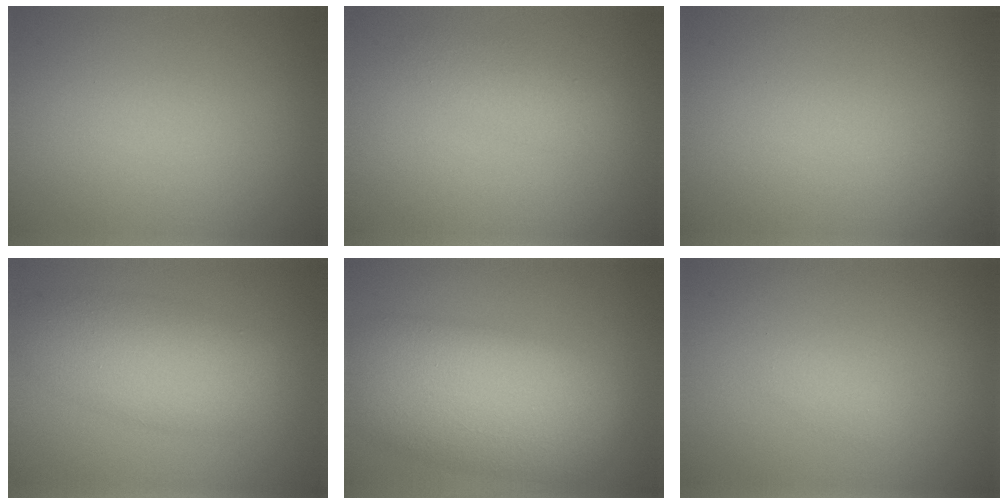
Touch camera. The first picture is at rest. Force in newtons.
{"total": 1.9, "press": 1.9, "slide": 0.1}
{"total": 0.0}
{"total": 5.6, "press": 5.6, "slide": 0.1}
{"total": 10.1, "press": 10.1, "slide": 0.9}
{"total": 0.7, "press": 0.7, "slide": 0.0}